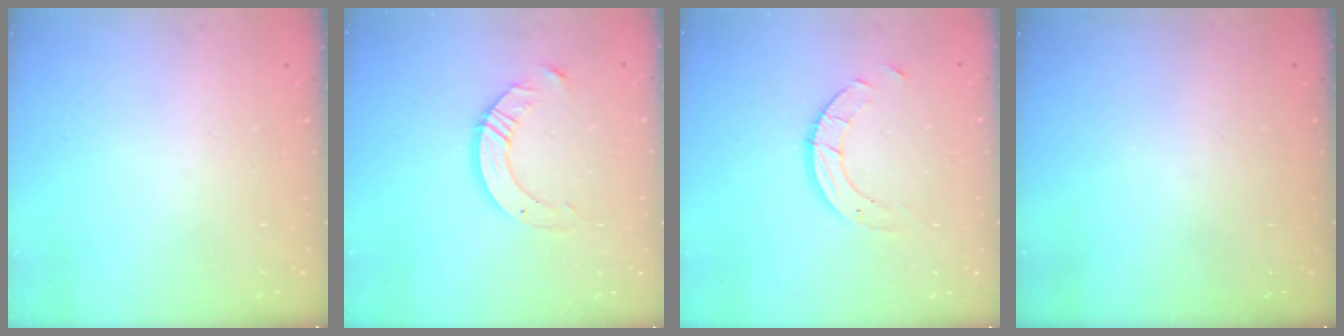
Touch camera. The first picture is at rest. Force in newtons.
{"total": 9.2, "press": 9.1, "slide": 0.8}
{"total": 5.1, "press": 5.1, "slide": 0.3}
{"total": 0.0}